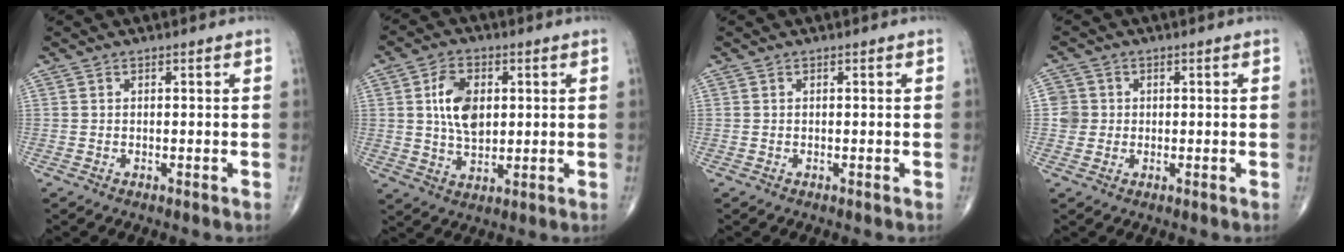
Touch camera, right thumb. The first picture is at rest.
{"total": 9.1, "force": [1.8, 5.7, 6.9], "torque": [-0.109, -0.006, 0.034]}
{"total": 0.0}
{"total": 3.4, "force": [0.2, 3.4, 0.3], "torque": [0.020, 0.006, 0.003]}